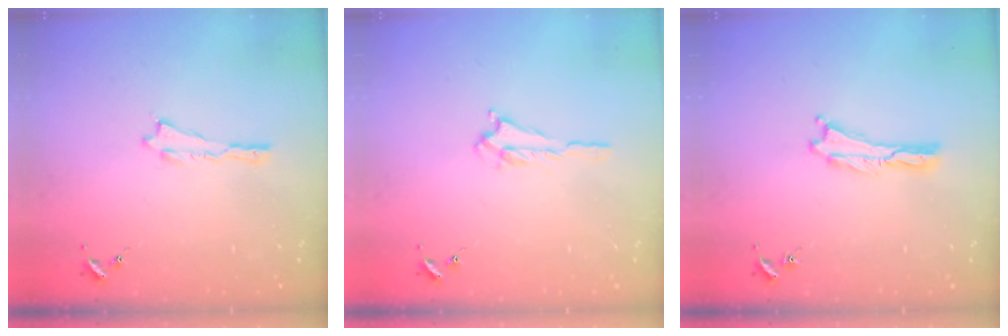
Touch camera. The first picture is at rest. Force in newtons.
{"total": 0.7, "press": 0.7, "slide": 0.2}
{"total": 0.0}